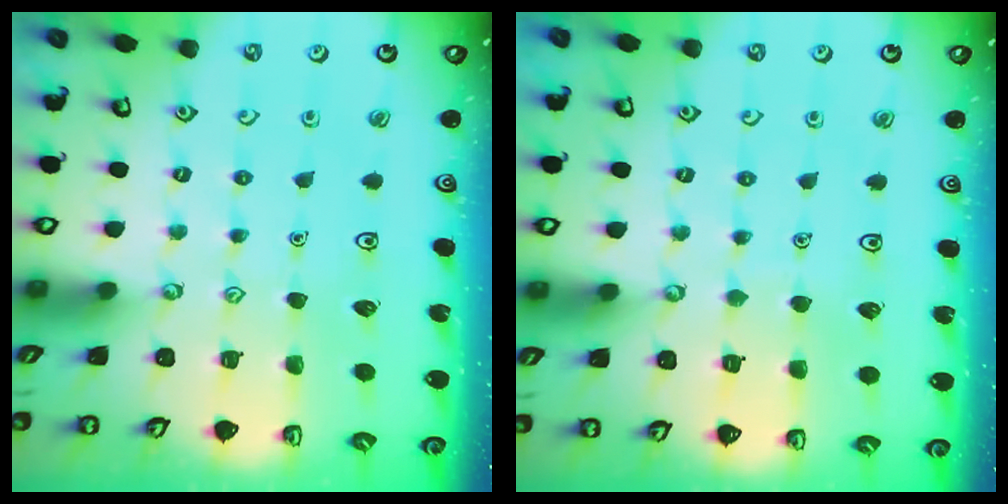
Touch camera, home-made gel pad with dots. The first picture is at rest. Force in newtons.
{"total": 2.5, "press": 2.5, "slide": 0.3}